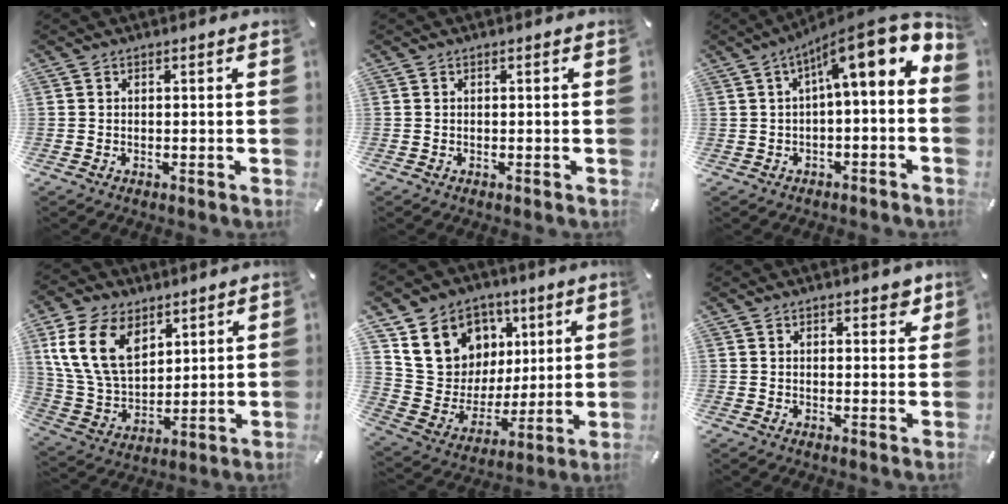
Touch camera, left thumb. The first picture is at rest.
{"total": 0.0}
{"total": 14.0, "force": [6.2, 4.1, 11.9], "torque": [-0.182, -0.046, 0.101]}
{"total": 15.7, "force": [7.3, 10.8, 8.8], "torque": [-0.211, -0.023, 0.138]}
{"total": 16.1, "force": [7.4, 13.5, 4.7], "torque": [-0.078, -0.045, 0.152]}
{"total": 2.8, "force": [1.9, 1.7, 1.3], "torque": [-0.005, -0.003, 0.028]}